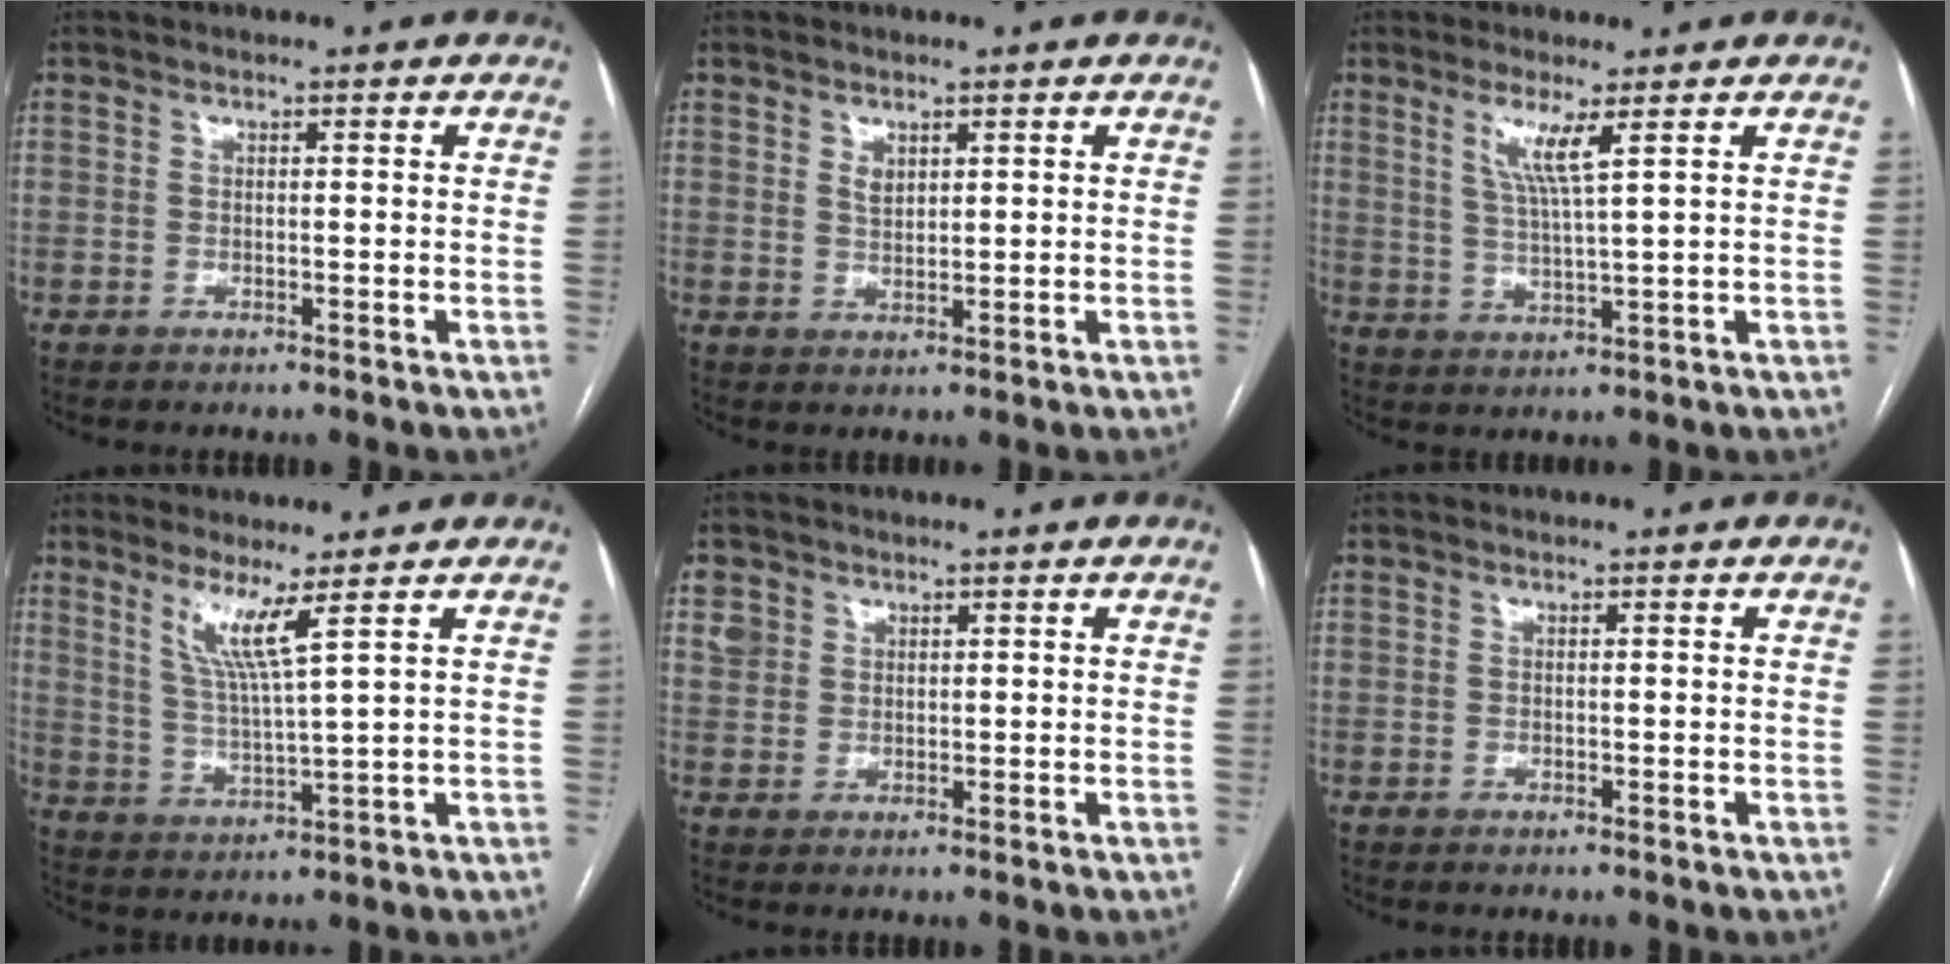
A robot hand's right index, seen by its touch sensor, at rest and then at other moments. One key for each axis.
{"total": 1.9, "fx": 1.0, "fy": 1.1, "fz": 1.1, "tx": -0.023, "ty": -0.003, "tz": 0.025}
{"total": 4.9, "fx": 2.4, "fy": -0.7, "fz": 4.2, "tx": -0.085, "ty": -0.012, "tz": 0.049}
{"total": 6.0, "fx": 3.4, "fy": -1.2, "fz": 4.8, "tx": -0.095, "ty": -0.018, "tz": 0.070}
{"total": 2.6, "fx": 1.4, "fy": 2.2, "fz": 0.3, "tx": -0.003, "ty": 0.008, "tz": 0.027}
{"total": 0.0}